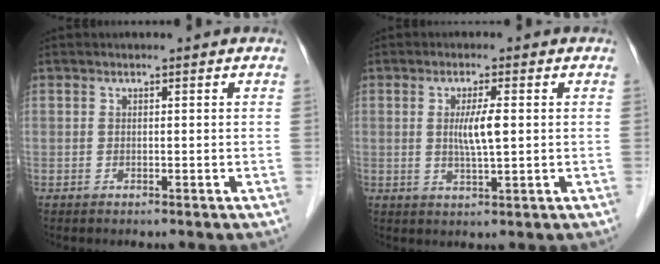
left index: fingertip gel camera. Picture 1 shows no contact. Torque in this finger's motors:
{"motor_torque": [0.11, 0.05, 0.12, 0.08]}